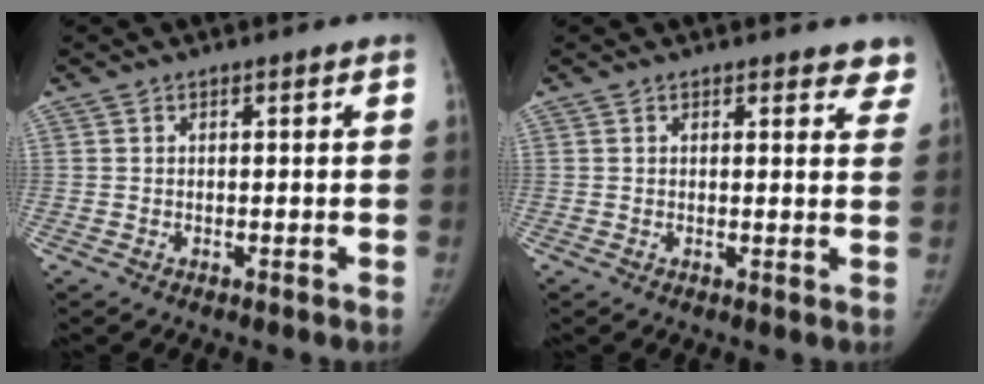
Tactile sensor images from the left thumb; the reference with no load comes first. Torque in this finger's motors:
{"motor_torque": [-0.20, 0.09, 0.24, 0.03, -0.03]}